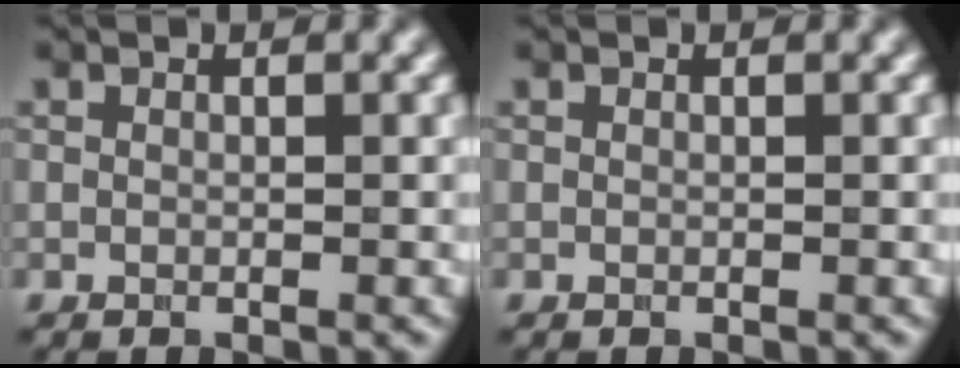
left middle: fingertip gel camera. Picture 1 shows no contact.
{"total": 0.0}